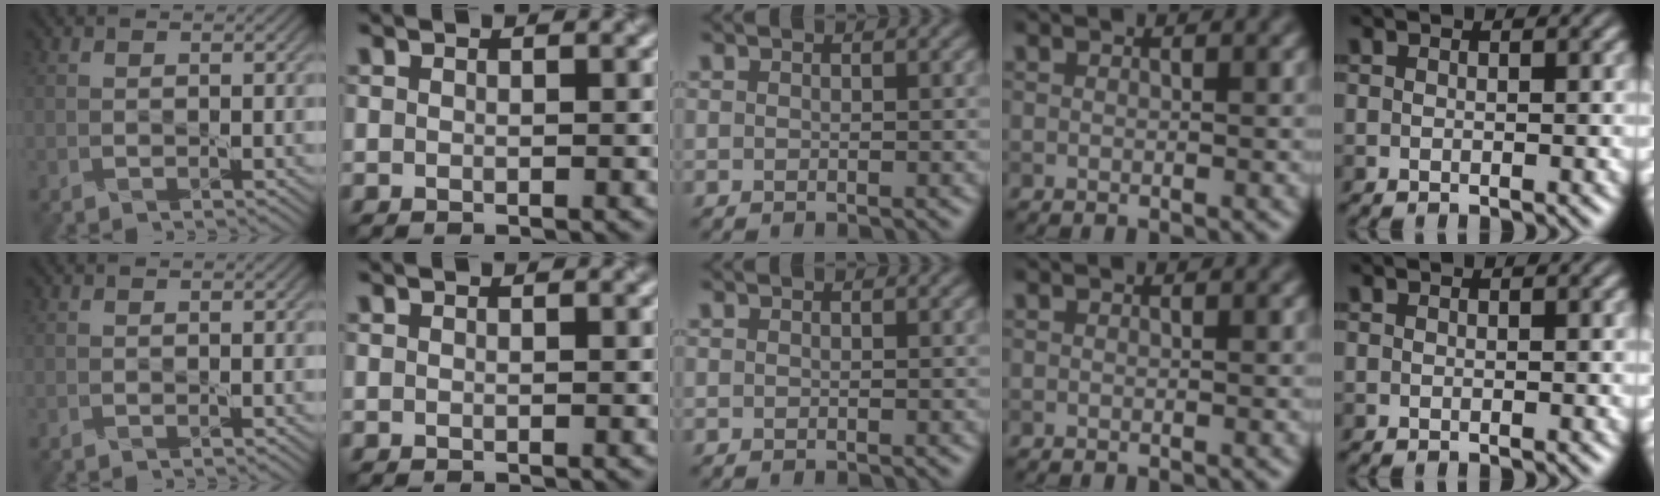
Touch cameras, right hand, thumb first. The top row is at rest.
{}